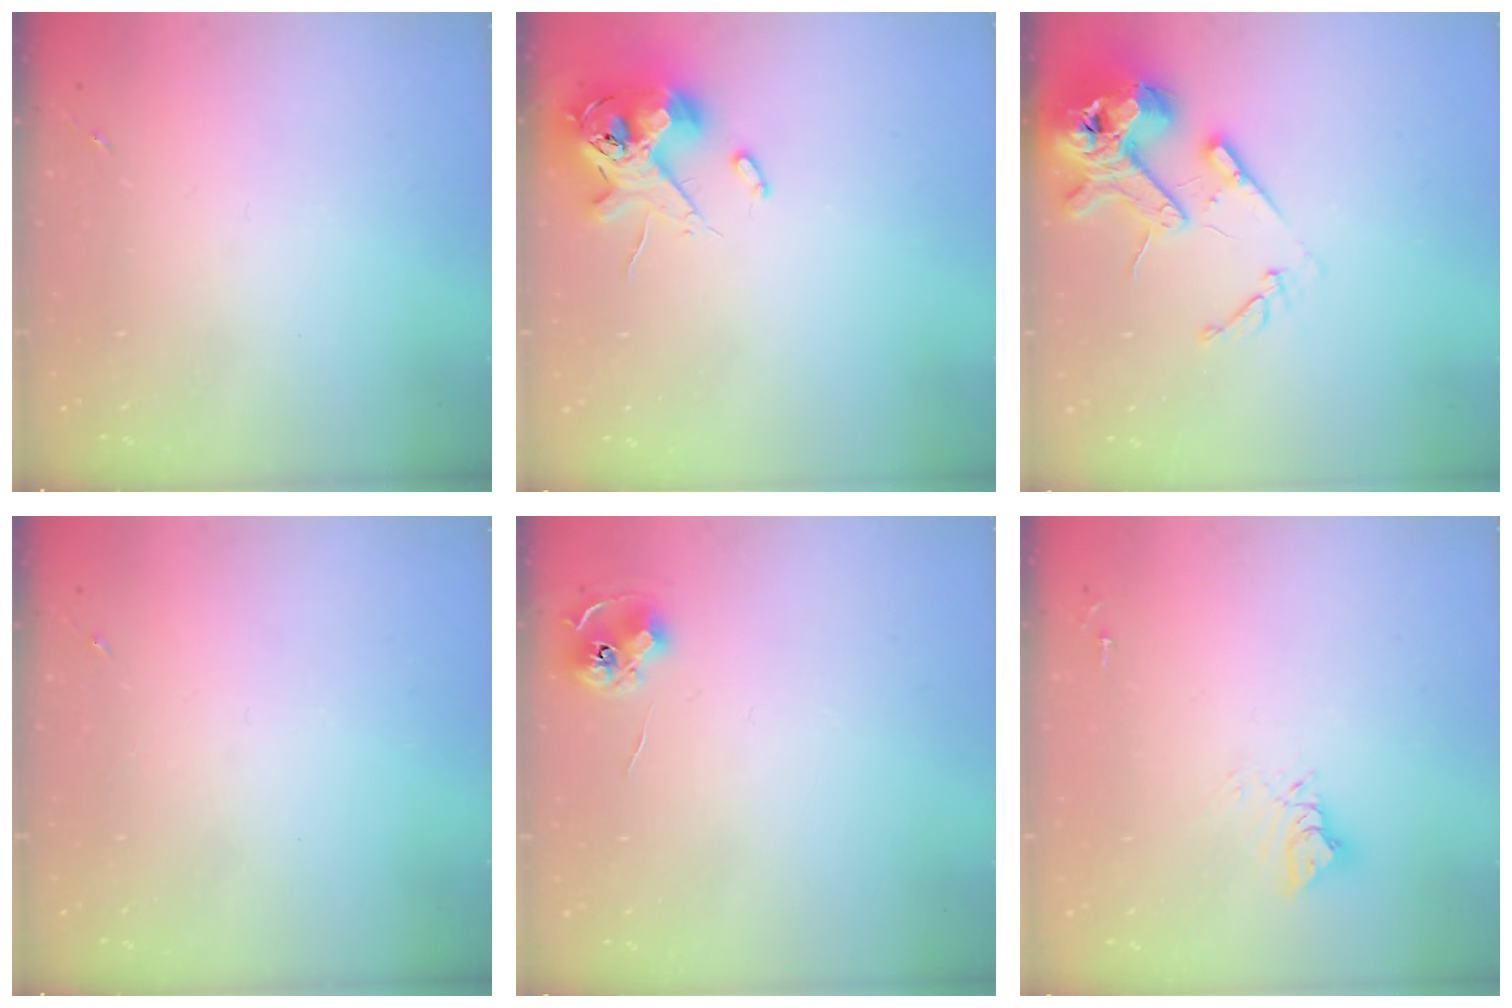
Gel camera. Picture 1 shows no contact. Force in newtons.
{"total": 13.2, "press": 13.0, "slide": 2.3}
{"total": 16.3, "press": 16.2, "slide": 2.3}
{"total": 0.0}
{"total": 6.6, "press": 6.6, "slide": 0.3}
{"total": 7.3, "press": 7.3, "slide": 0.7}